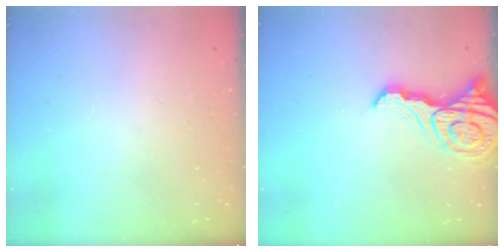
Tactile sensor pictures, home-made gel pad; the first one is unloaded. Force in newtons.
{"total": 12.8, "press": 12.7, "slide": 1.2}